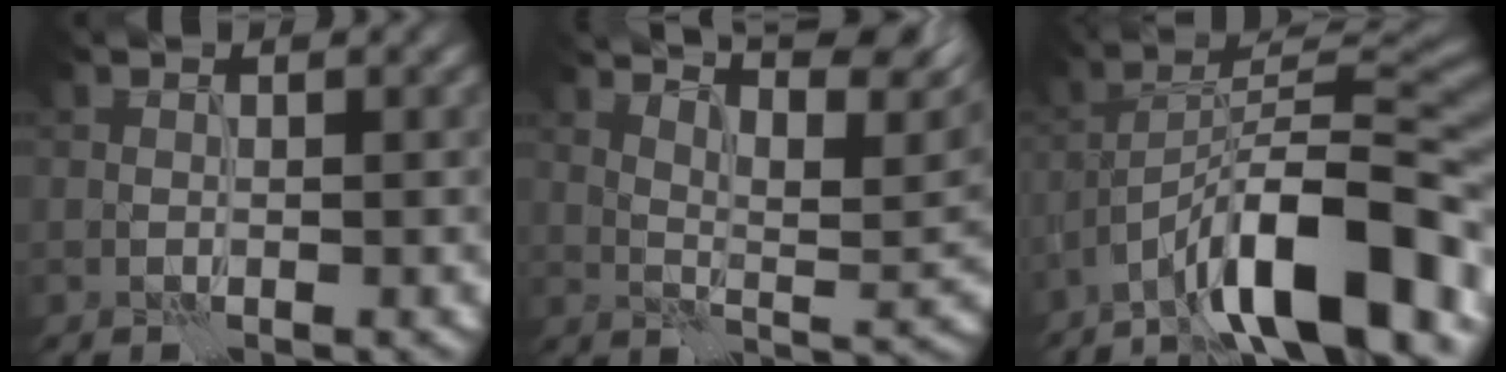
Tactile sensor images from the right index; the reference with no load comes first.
{"total": 10.9, "force": [7.4, 2.5, 7.5], "torque": [-0.109, 0.021, 0.106]}
{"total": 12.5, "force": [-7.7, 3.2, 9.2], "torque": [-0.136, 0.021, -0.133]}